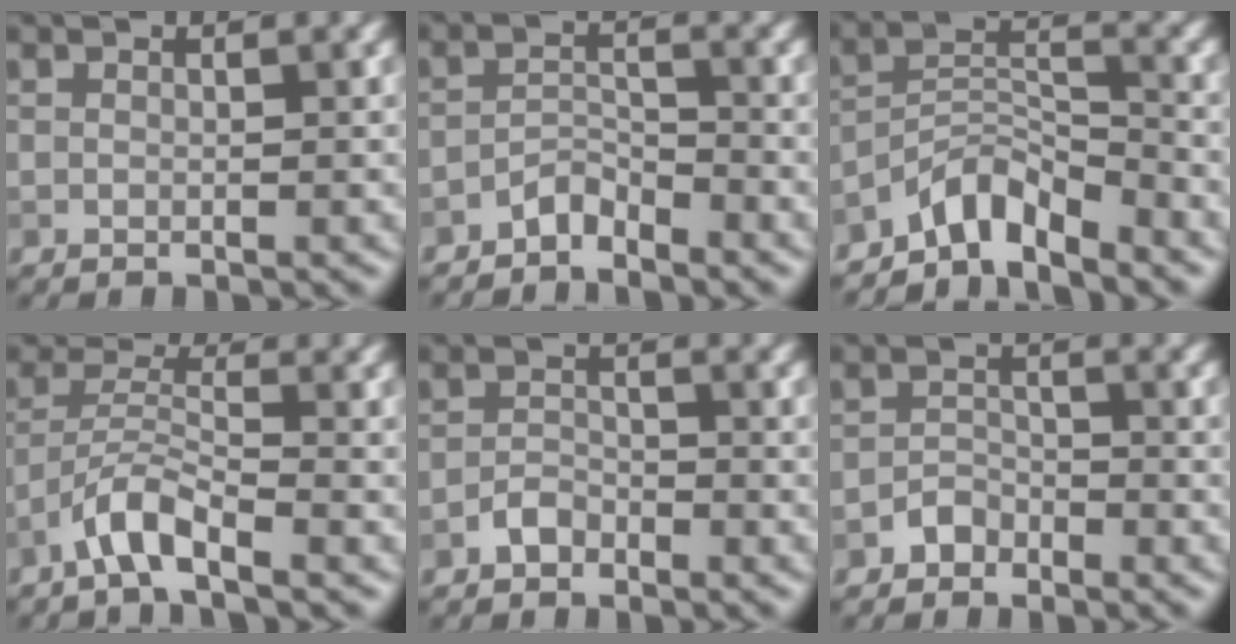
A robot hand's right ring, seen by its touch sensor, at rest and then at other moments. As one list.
[{"total": 2.0, "force": [-1.8, 0.6, 0.6], "torque": [-0.008, 0.009, -0.038]}, {"total": 4.1, "force": [-3.6, 1.2, 1.6], "torque": [-0.023, 0.011, -0.077]}, {"total": 3.0, "force": [-2.1, 0.6, 2.0], "torque": [-0.041, 0.008, -0.049]}, {"total": 1.6, "force": [-1.2, 0.9, 0.6], "torque": [-0.008, 0.006, -0.025]}, {"total": 1.6, "force": [-1.2, 1.0, 0.3], "torque": [0.000, 0.009, -0.024]}]